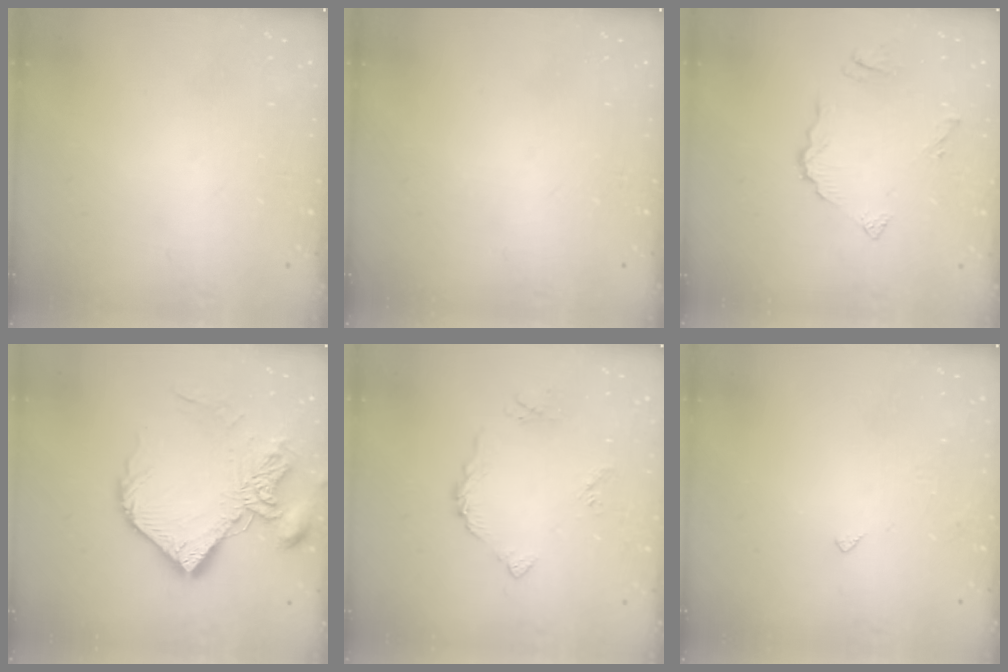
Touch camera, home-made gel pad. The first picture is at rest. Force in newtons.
{"total": 0.0}
{"total": 7.2, "press": 7.1, "slide": 0.8}
{"total": 17.7, "press": 17.6, "slide": 1.9}
{"total": 5.6, "press": 5.6, "slide": 0.2}
{"total": 2.4, "press": 2.4, "slide": 0.4}